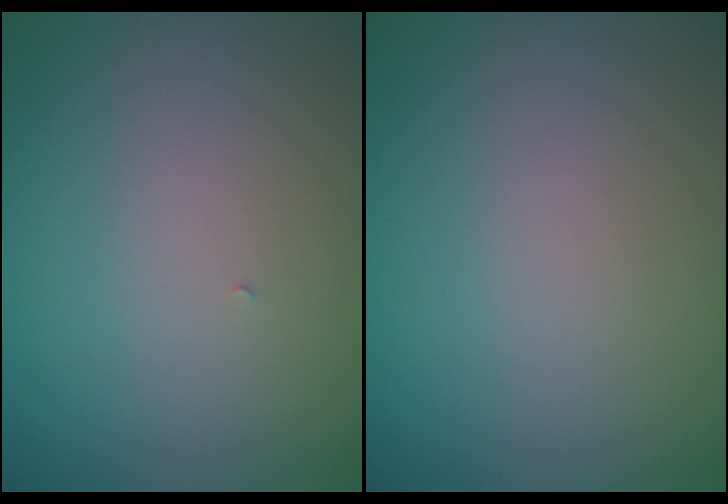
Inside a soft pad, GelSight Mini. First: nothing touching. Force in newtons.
{"total": 0.0}